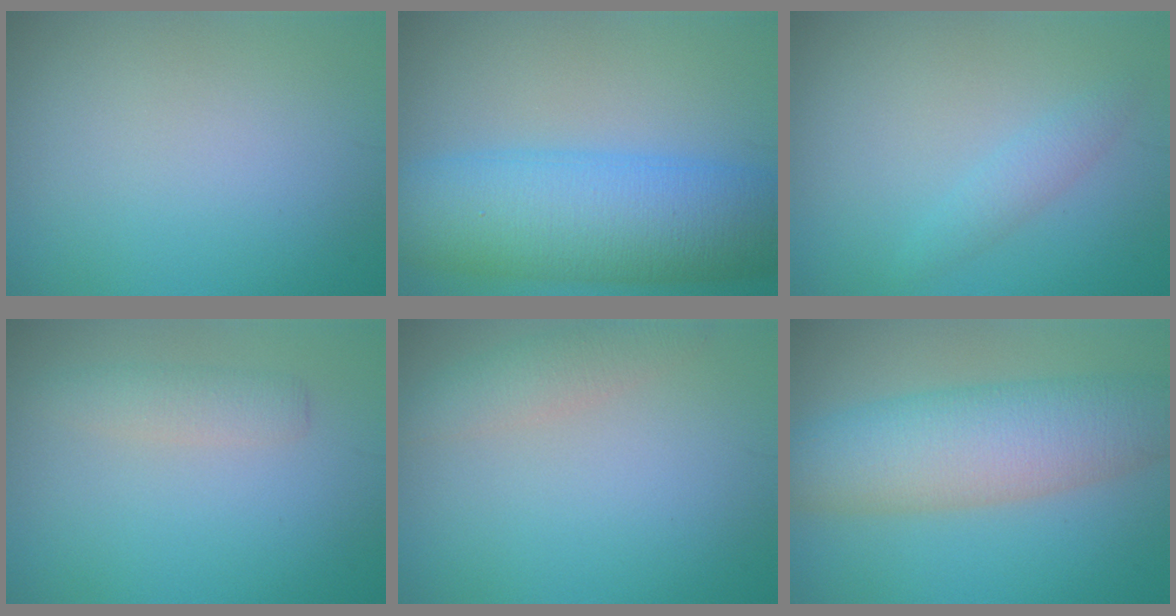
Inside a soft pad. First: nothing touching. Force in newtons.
{"total": 10.9, "press": 10.9, "slide": 0.2}
{"total": 1.5, "press": 1.5, "slide": 0.1}
{"total": 2.0, "press": 2.0, "slide": 0.2}
{"total": 2.4, "press": 2.4, "slide": 0.2}
{"total": 8.8, "press": 8.8, "slide": 0.4}